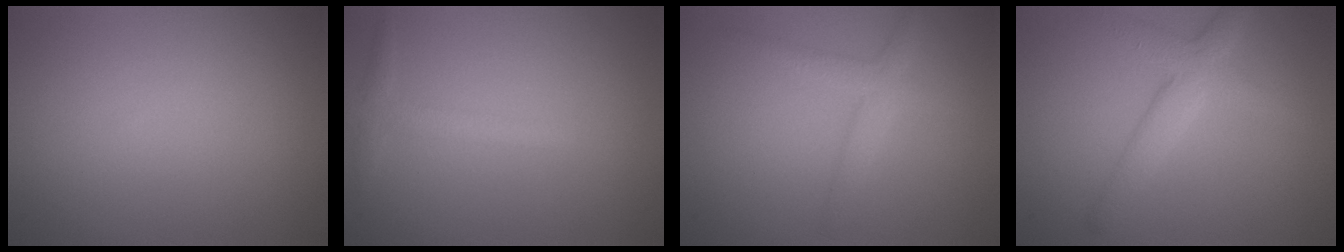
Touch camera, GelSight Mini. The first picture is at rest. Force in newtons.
{"total": 1.7, "press": 1.7, "slide": 0.1}
{"total": 2.2, "press": 2.2, "slide": 0.1}
{"total": 3.7, "press": 3.7, "slide": 0.1}